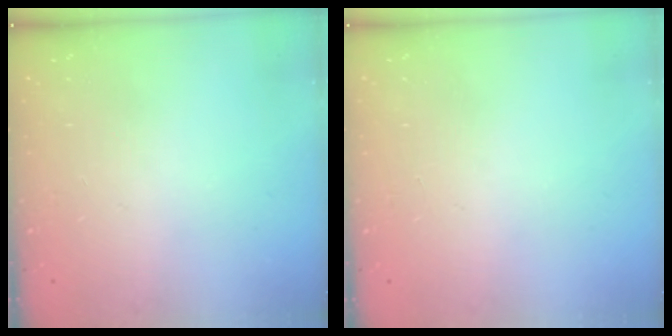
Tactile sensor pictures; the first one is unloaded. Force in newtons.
{"total": 0.0}